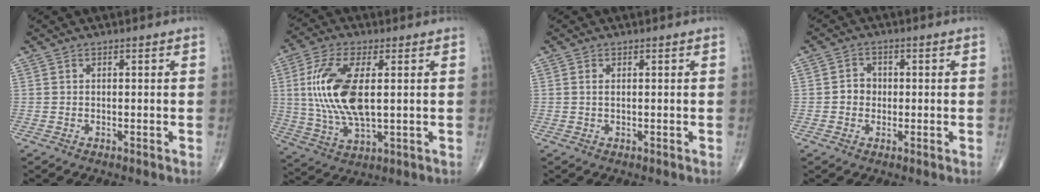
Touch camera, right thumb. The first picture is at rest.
{"total": 15.3, "force": [1.9, 6.5, 13.7], "torque": [-0.291, -0.009, 0.041]}
{"total": 0.9, "force": [0.2, 0.4, 0.7], "torque": [-0.021, 0.003, 0.005]}
{"total": 3.1, "force": [-0.2, 2.8, 1.3], "torque": [-0.006, 0.008, -0.010]}